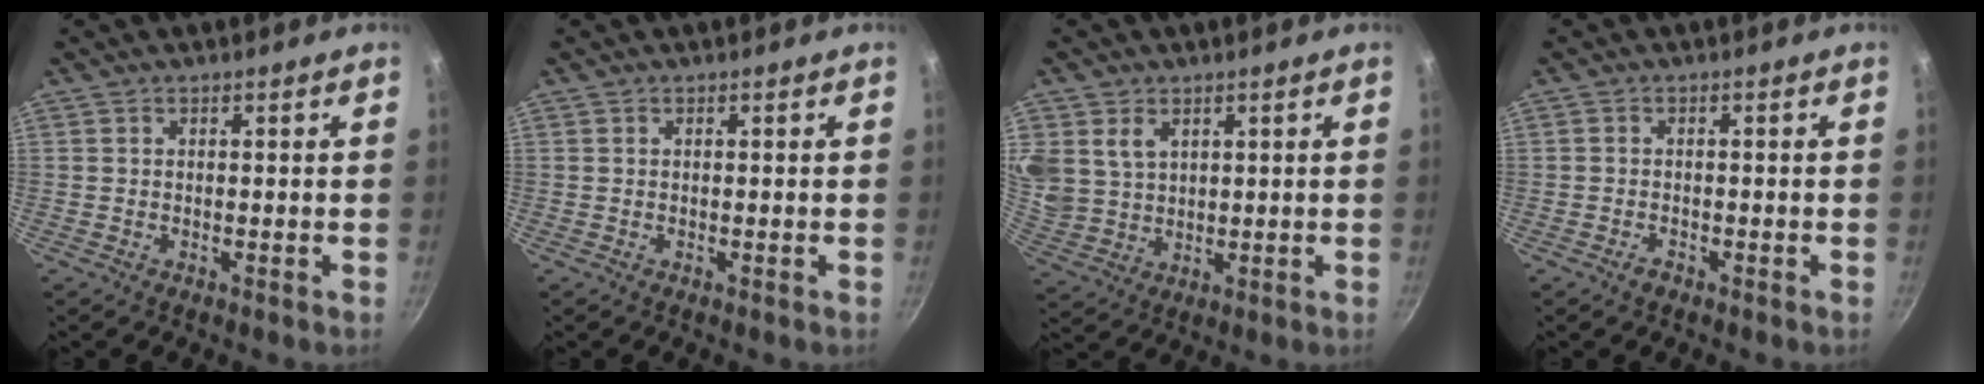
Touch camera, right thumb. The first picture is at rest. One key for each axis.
{"total": 0.0}
{"total": 8.6, "fx": 3.7, "fy": 6.4, "fz": 4.4, "tx": -0.077, "ty": -0.018, "tz": 0.083}
{"total": 1.5, "fx": -1.0, "fy": 0.9, "fz": 0.7, "tx": -0.012, "ty": 0.010, "tz": -0.019}